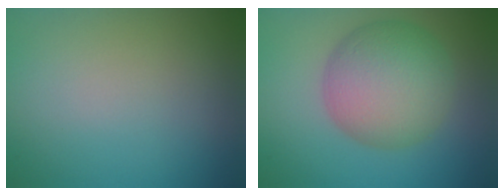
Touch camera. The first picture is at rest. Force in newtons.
{"total": 8.7, "press": 8.7, "slide": 0.2}